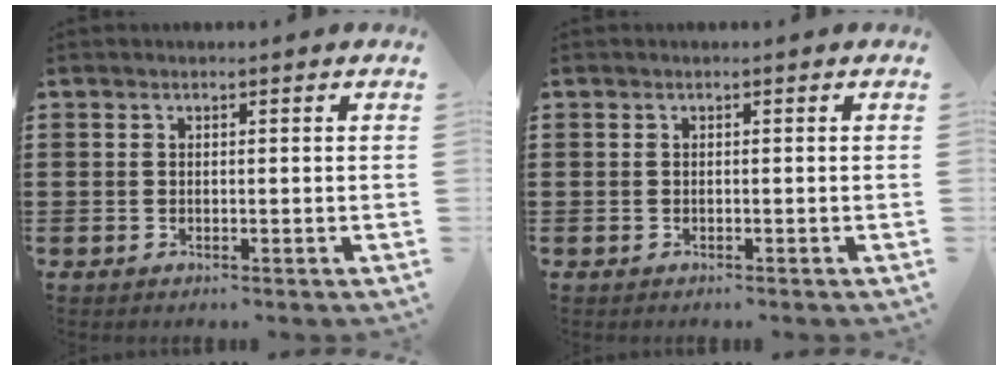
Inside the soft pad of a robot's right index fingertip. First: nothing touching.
{"total": 0.0}